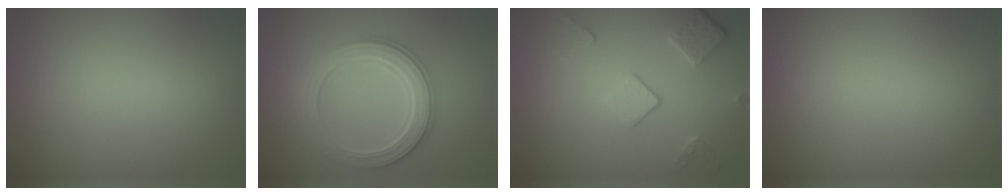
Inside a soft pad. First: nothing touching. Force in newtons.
{"total": 5.4, "press": 5.3, "slide": 1.0}
{"total": 3.5, "press": 2.7, "slide": 2.2}
{"total": 0.0}